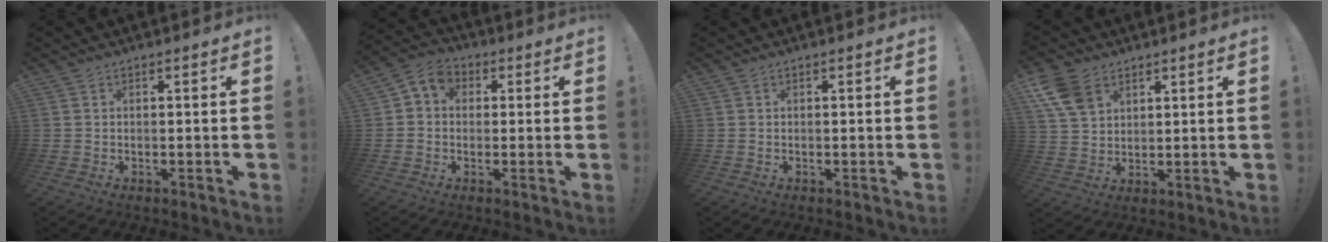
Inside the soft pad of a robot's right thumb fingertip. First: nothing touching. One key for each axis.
{"total": 5.6, "fx": 0.7, "fy": 4.9, "fz": 2.6, "tx": -0.042, "ty": 0.005, "tz": 0.015}
{"total": 0.0}
{"total": 10.5, "fx": 5.7, "fy": 6.9, "fz": 5.4, "tx": -0.107, "ty": -0.015, "tz": 0.115}